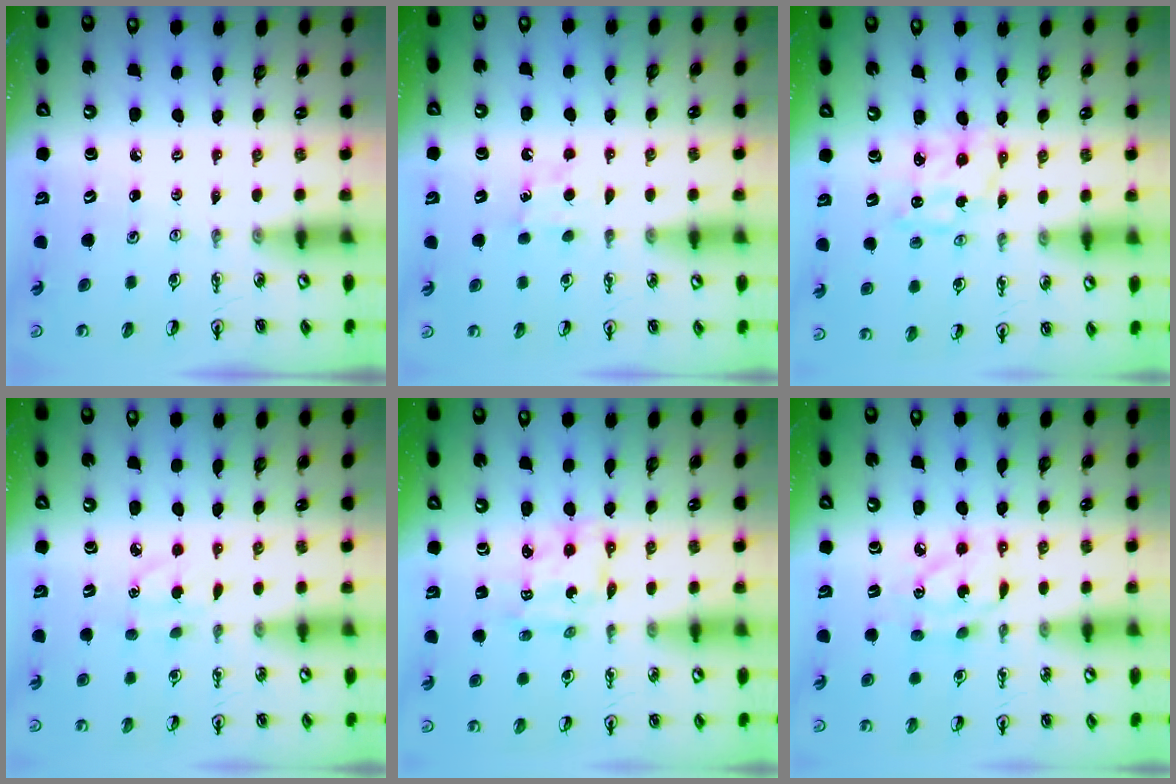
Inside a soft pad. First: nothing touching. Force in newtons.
{"total": 5.7, "press": 5.6, "slide": 0.7}
{"total": 2.6, "press": 2.6, "slide": 0.3}
{"total": 3.9, "press": 3.9, "slide": 0.5}
{"total": 5.5, "press": 5.5, "slide": 0.2}
{"total": 8.6, "press": 8.6, "slide": 0.4}